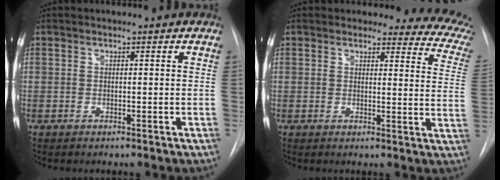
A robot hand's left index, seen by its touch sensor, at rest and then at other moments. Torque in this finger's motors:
{"motor_torque": [0.93, -1.10, 0.04, -0.02]}